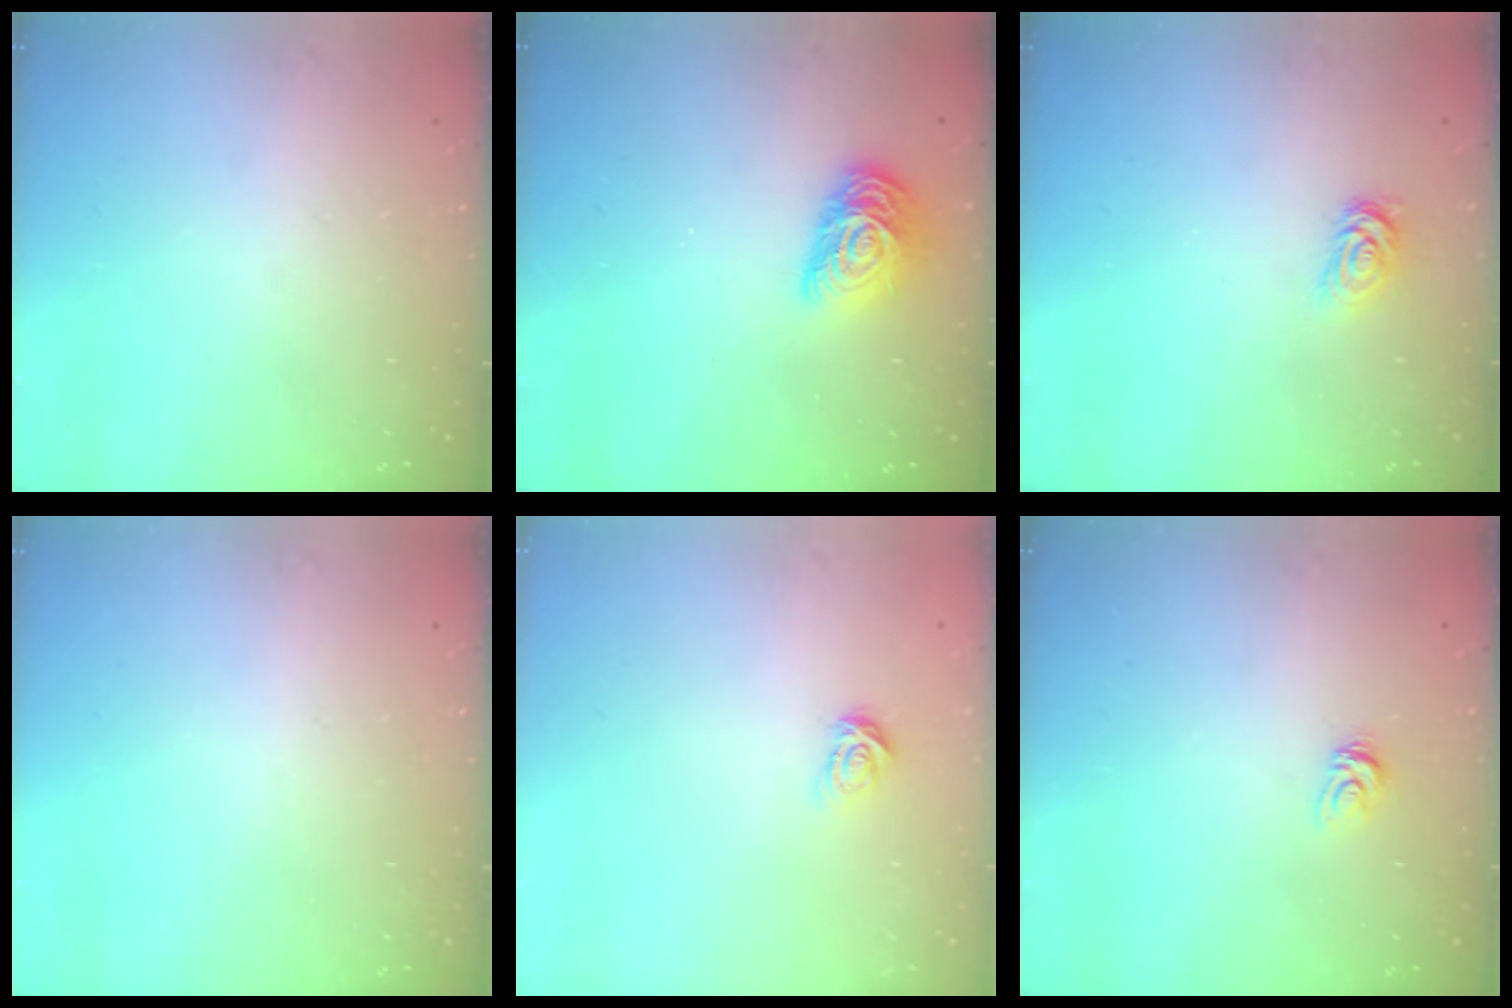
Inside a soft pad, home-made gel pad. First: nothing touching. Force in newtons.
{"total": 11.7, "press": 11.6, "slide": 1.0}
{"total": 2.7, "press": 2.7, "slide": 0.4}
{"total": 0.0}
{"total": 3.8, "press": 3.8, "slide": 0.4}
{"total": 3.6, "press": 3.6, "slide": 0.2}